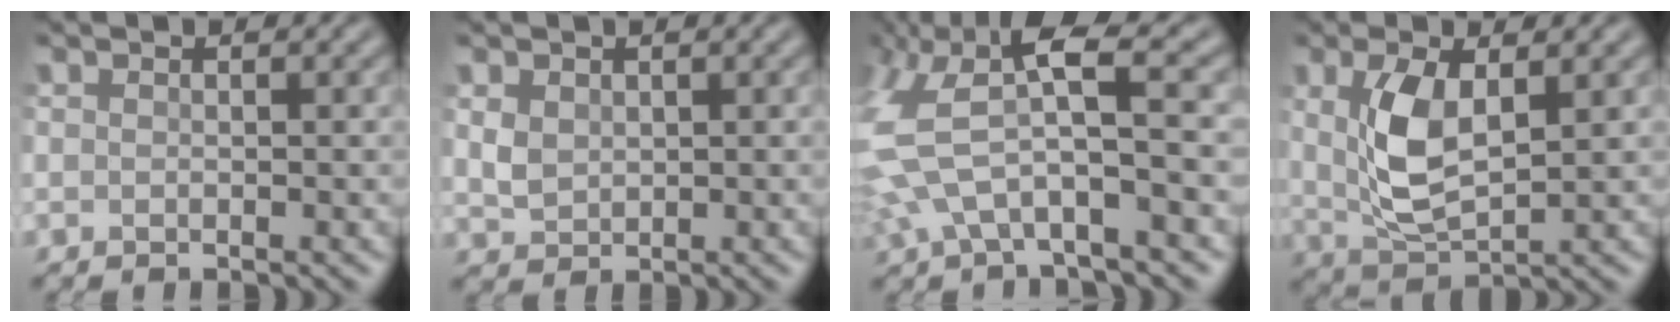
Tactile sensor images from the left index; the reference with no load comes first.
{"total": 1.8, "force": [0.3, 1.4, 1.0], "torque": [-0.025, -0.002, 0.006]}
{"total": 8.7, "force": [0.8, 3.5, 8.0], "torque": [-0.185, 0.014, 0.000]}
{"total": 5.3, "force": [0.8, 2.2, 4.8], "torque": [-0.105, -0.001, 0.023]}